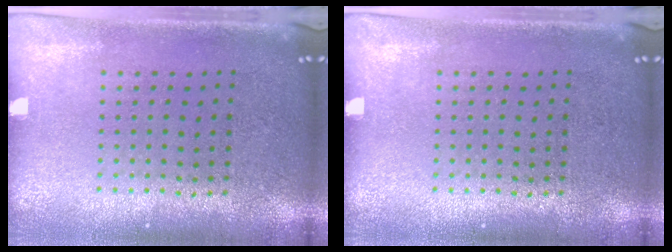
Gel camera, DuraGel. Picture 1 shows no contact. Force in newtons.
{"total": 0.0}